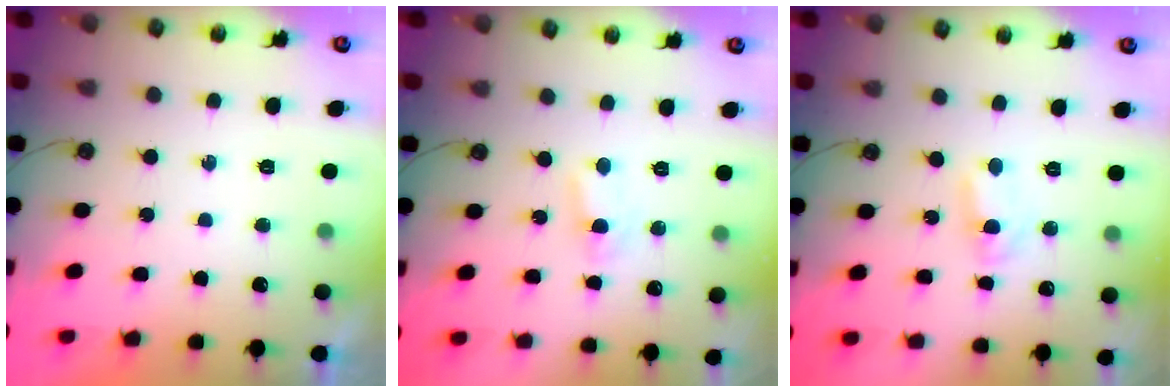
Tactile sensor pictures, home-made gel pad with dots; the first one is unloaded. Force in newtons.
{"total": 2.7, "press": 2.7, "slide": 0.3}
{"total": 1.6, "press": 1.6, "slide": 0.3}